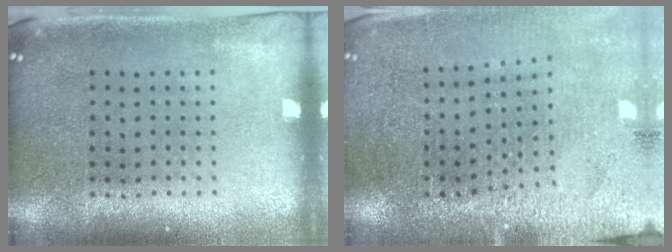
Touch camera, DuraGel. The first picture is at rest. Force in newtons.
{"total": 2.8, "press": 2.8, "slide": 0.1}